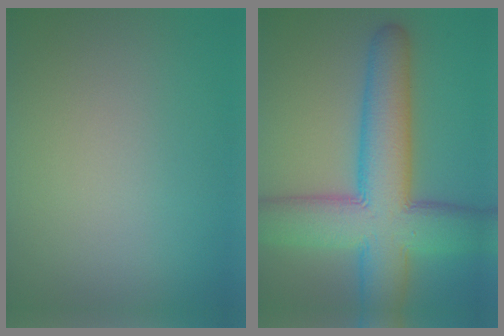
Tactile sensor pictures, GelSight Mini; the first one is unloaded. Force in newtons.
{"total": 11.3, "press": 11.3, "slide": 0.3}